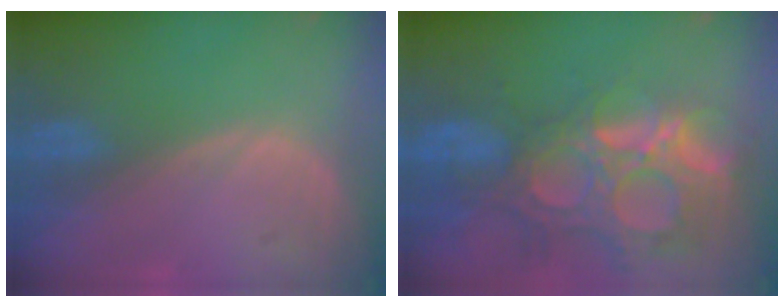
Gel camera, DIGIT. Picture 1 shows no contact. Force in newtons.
{"total": 14.3, "press": 11.9, "slide": 7.8}